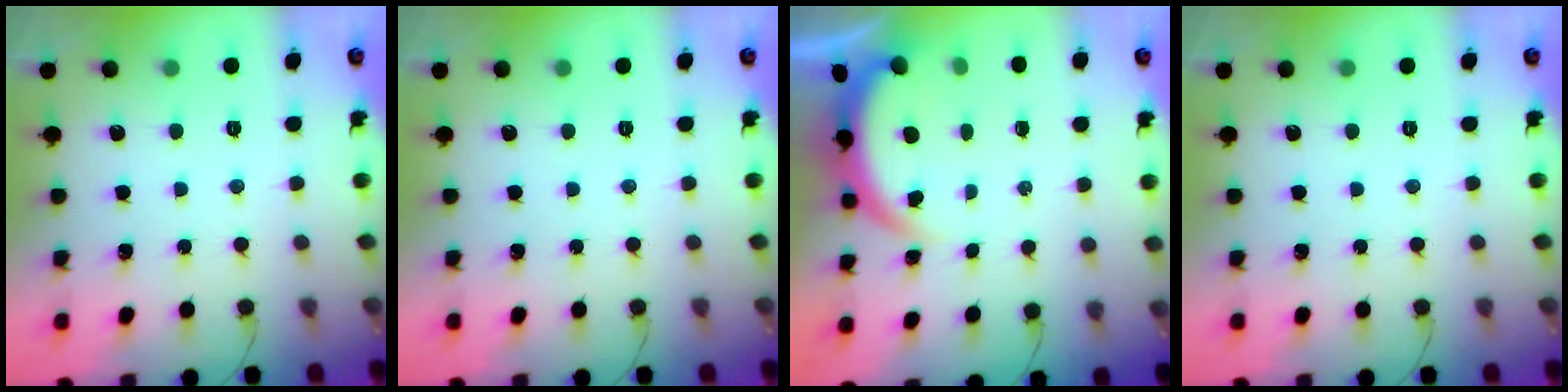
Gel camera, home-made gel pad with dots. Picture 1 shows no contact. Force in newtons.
{"total": 0.0}
{"total": 3.9, "press": 3.9, "slide": 0.2}
{"total": 0.0}